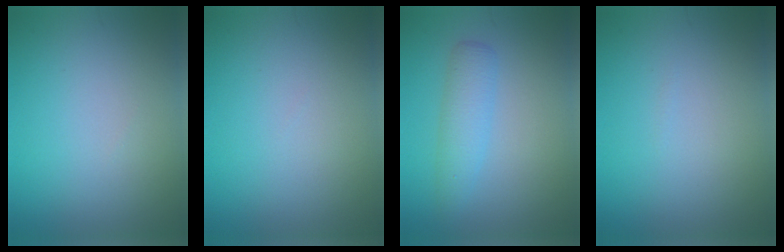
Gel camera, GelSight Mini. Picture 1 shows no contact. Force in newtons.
{"total": 0.0}
{"total": 2.8, "press": 2.7, "slide": 0.2}
{"total": 0.0}